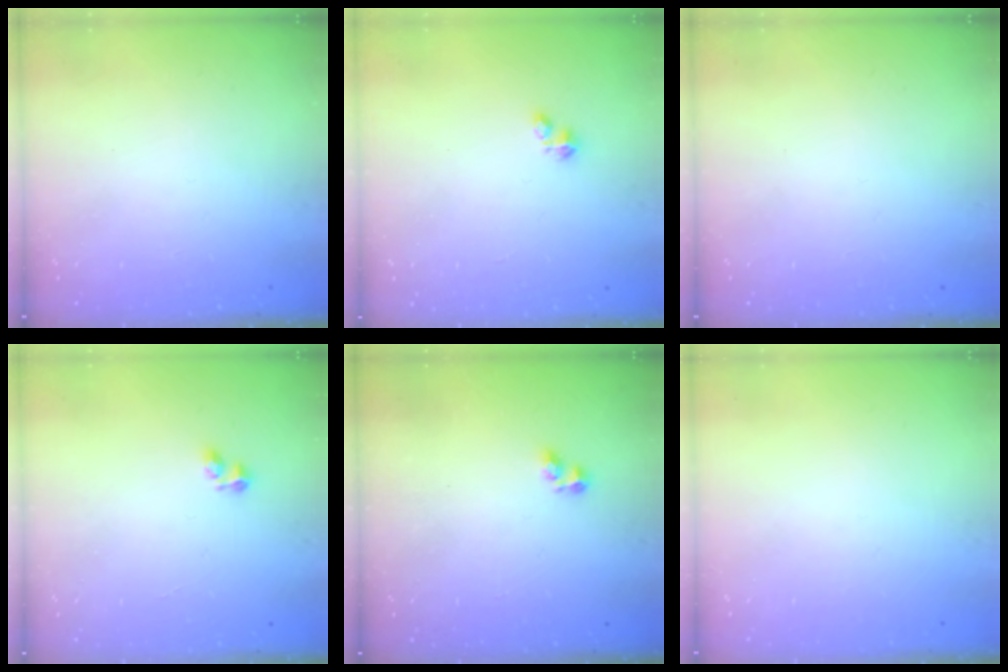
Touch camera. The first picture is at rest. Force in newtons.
{"total": 1.1, "press": 1.1, "slide": 0.3}
{"total": 0.0}
{"total": 2.5, "press": 2.3, "slide": 0.9}
{"total": 2.4, "press": 2.3, "slide": 0.4}
{"total": 0.0}